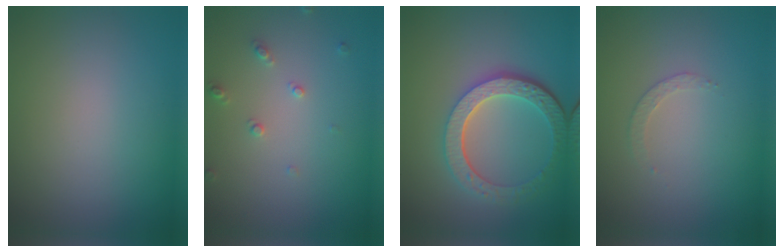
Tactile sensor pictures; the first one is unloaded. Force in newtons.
{"total": 1.3, "press": 1.2, "slide": 0.3}
{"total": 6.0, "press": 4.5, "slide": 3.9}
{"total": 1.2, "press": 1.2, "slide": 0.3}